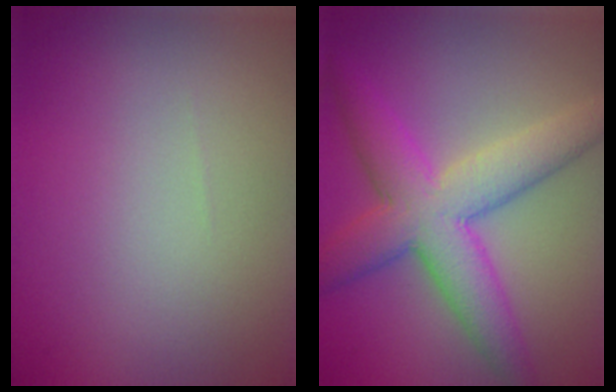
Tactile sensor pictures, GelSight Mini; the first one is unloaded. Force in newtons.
{"total": 7.8, "press": 7.8, "slide": 0.1}